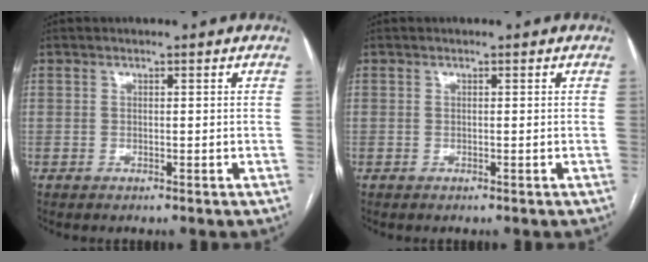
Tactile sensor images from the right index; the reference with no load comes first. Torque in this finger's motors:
{"motor_torque": [-0.12, 0.07, 0.06, 0.01]}